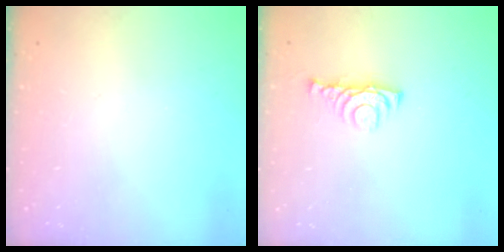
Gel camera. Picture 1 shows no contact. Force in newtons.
{"total": 5.5, "press": 5.4, "slide": 1.1}